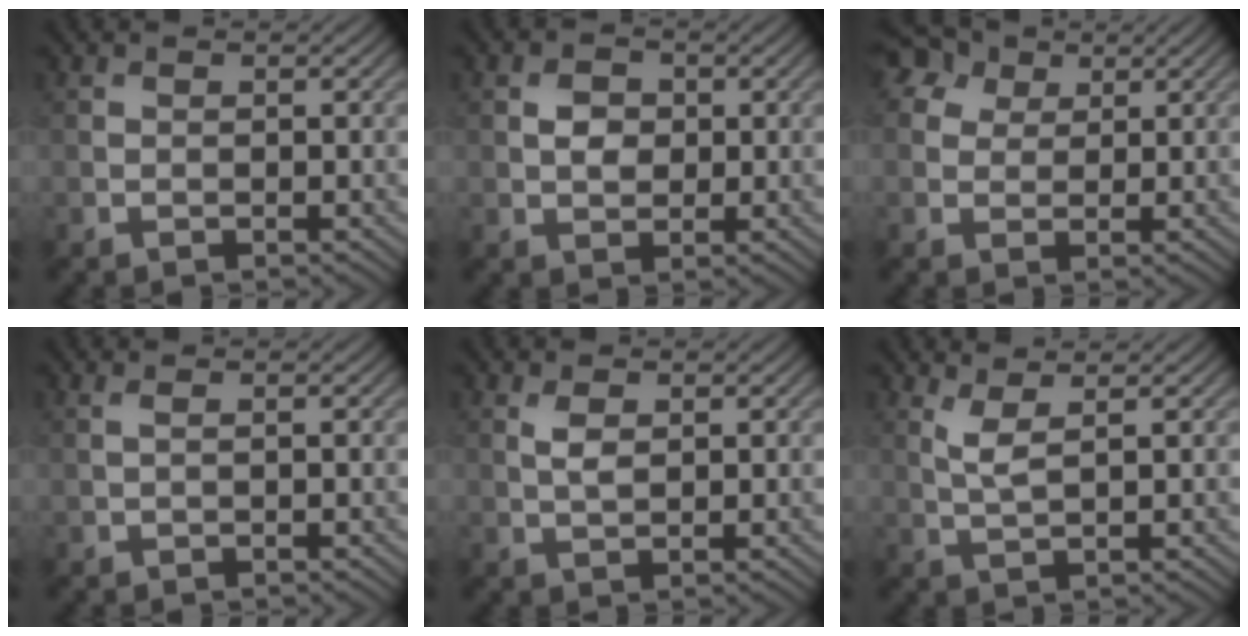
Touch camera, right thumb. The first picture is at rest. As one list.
[{"total": 2.6, "force": [0.4, 2.0, 1.6], "torque": [-0.028, -0.003, 0.003]}, {"total": 4.5, "force": [2.4, 3.3, 1.9], "torque": [-0.044, 0.012, 0.042]}, {"total": 0.7, "force": [0.2, 0.1, 0.7], "torque": [-0.016, 0.005, 0.001]}, {"total": 1.9, "force": [0.7, 0.9, 1.6], "torque": [-0.033, -0.002, 0.016]}, {"total": 2.5, "force": [1.5, 0.4, 2.0], "torque": [-0.047, 0.000, 0.034]}]